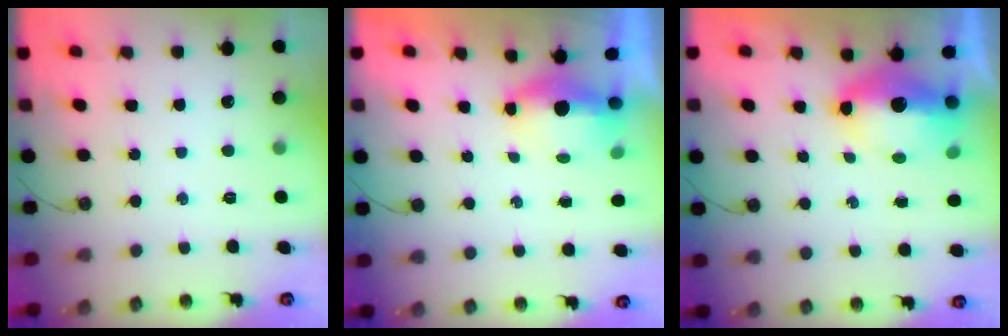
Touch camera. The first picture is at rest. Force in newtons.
{"total": 6.2, "press": 5.1, "slide": 3.5}
{"total": 10.3, "press": 9.7, "slide": 3.5}